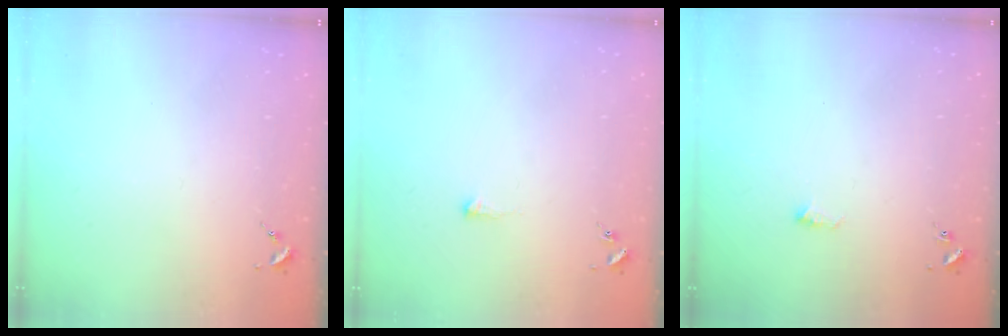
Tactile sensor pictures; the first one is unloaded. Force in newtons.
{"total": 2.9, "press": 2.8, "slide": 0.5}
{"total": 5.3, "press": 5.3, "slide": 0.7}